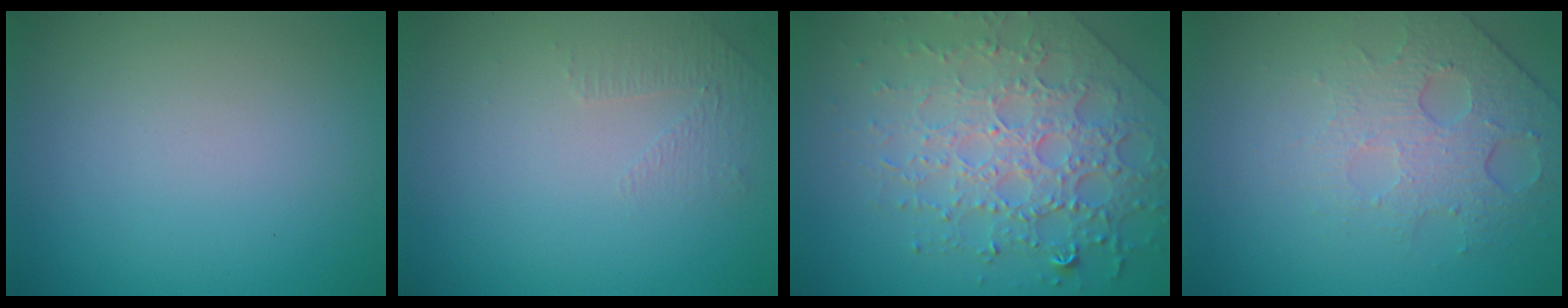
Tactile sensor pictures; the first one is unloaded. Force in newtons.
{"total": 1.1, "press": 0.6, "slide": 1.0}
{"total": 7.9, "press": 5.6, "slide": 5.6}
{"total": 4.9, "press": 3.2, "slide": 3.6}